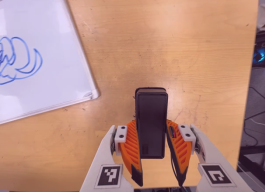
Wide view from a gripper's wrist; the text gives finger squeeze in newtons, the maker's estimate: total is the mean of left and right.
{"total": 5.8, "left": 4.1, "right": 7.5}